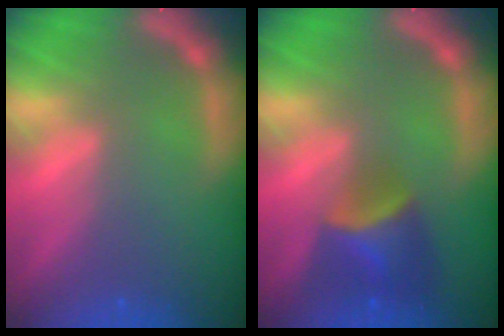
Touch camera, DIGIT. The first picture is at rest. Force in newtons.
{"total": 5.0}